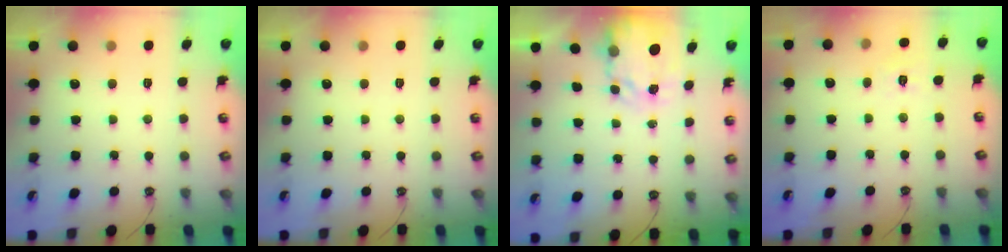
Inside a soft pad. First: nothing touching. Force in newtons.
{"total": 0.0}
{"total": 3.9, "press": 3.9, "slide": 0.3}
{"total": 6.2, "press": 6.2, "slide": 0.7}